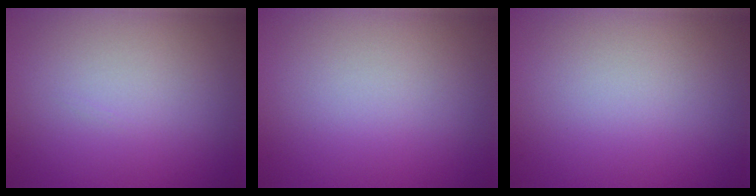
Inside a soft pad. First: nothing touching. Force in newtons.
{"total": 0.0}
{"total": 0.0}